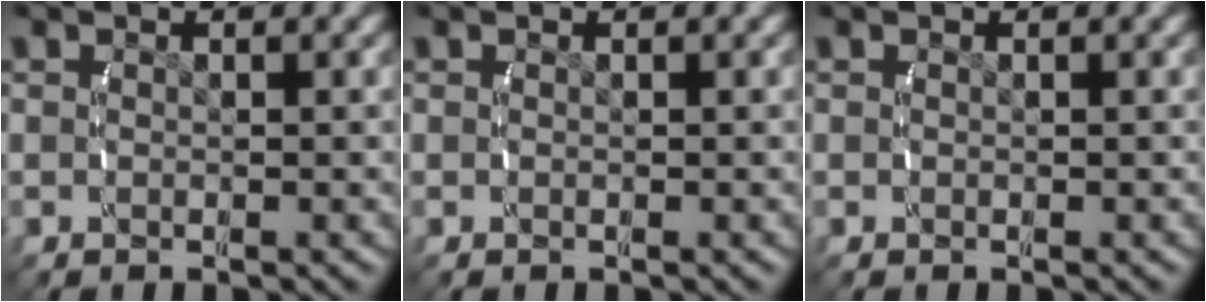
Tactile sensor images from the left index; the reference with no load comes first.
{"total": 0.0}
{"total": 0.0}